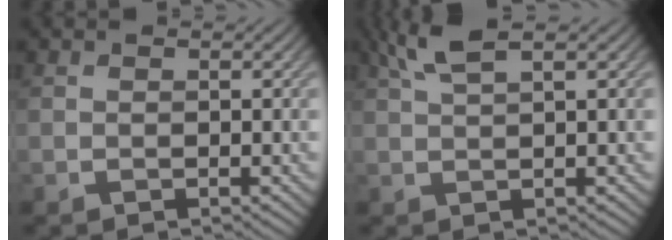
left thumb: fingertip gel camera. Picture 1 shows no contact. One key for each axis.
{"total": 4.3, "fx": 2.3, "fy": 0.9, "fz": 3.5, "tx": -0.068, "ty": 0.019, "tz": 0.048}